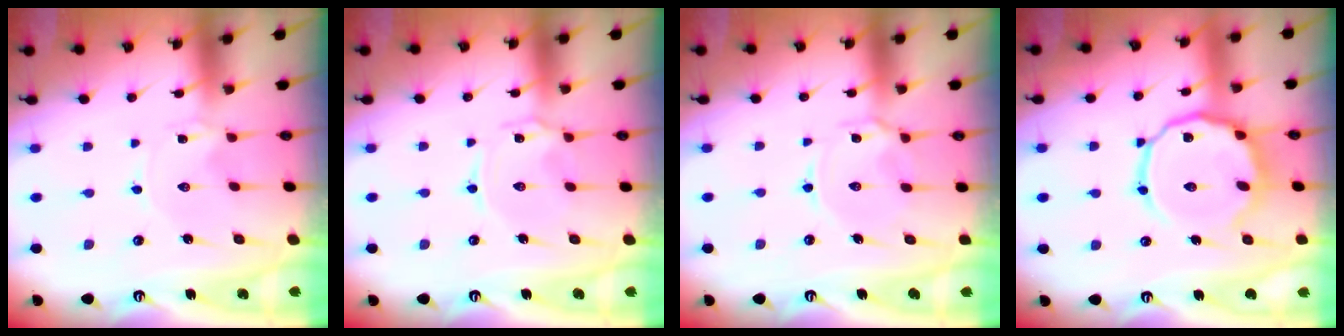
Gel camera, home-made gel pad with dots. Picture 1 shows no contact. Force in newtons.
{"total": 1.7, "press": 1.7, "slide": 0.4}
{"total": 4.9, "press": 4.9, "slide": 0.4}
{"total": 13.1, "press": 13.0, "slide": 1.1}